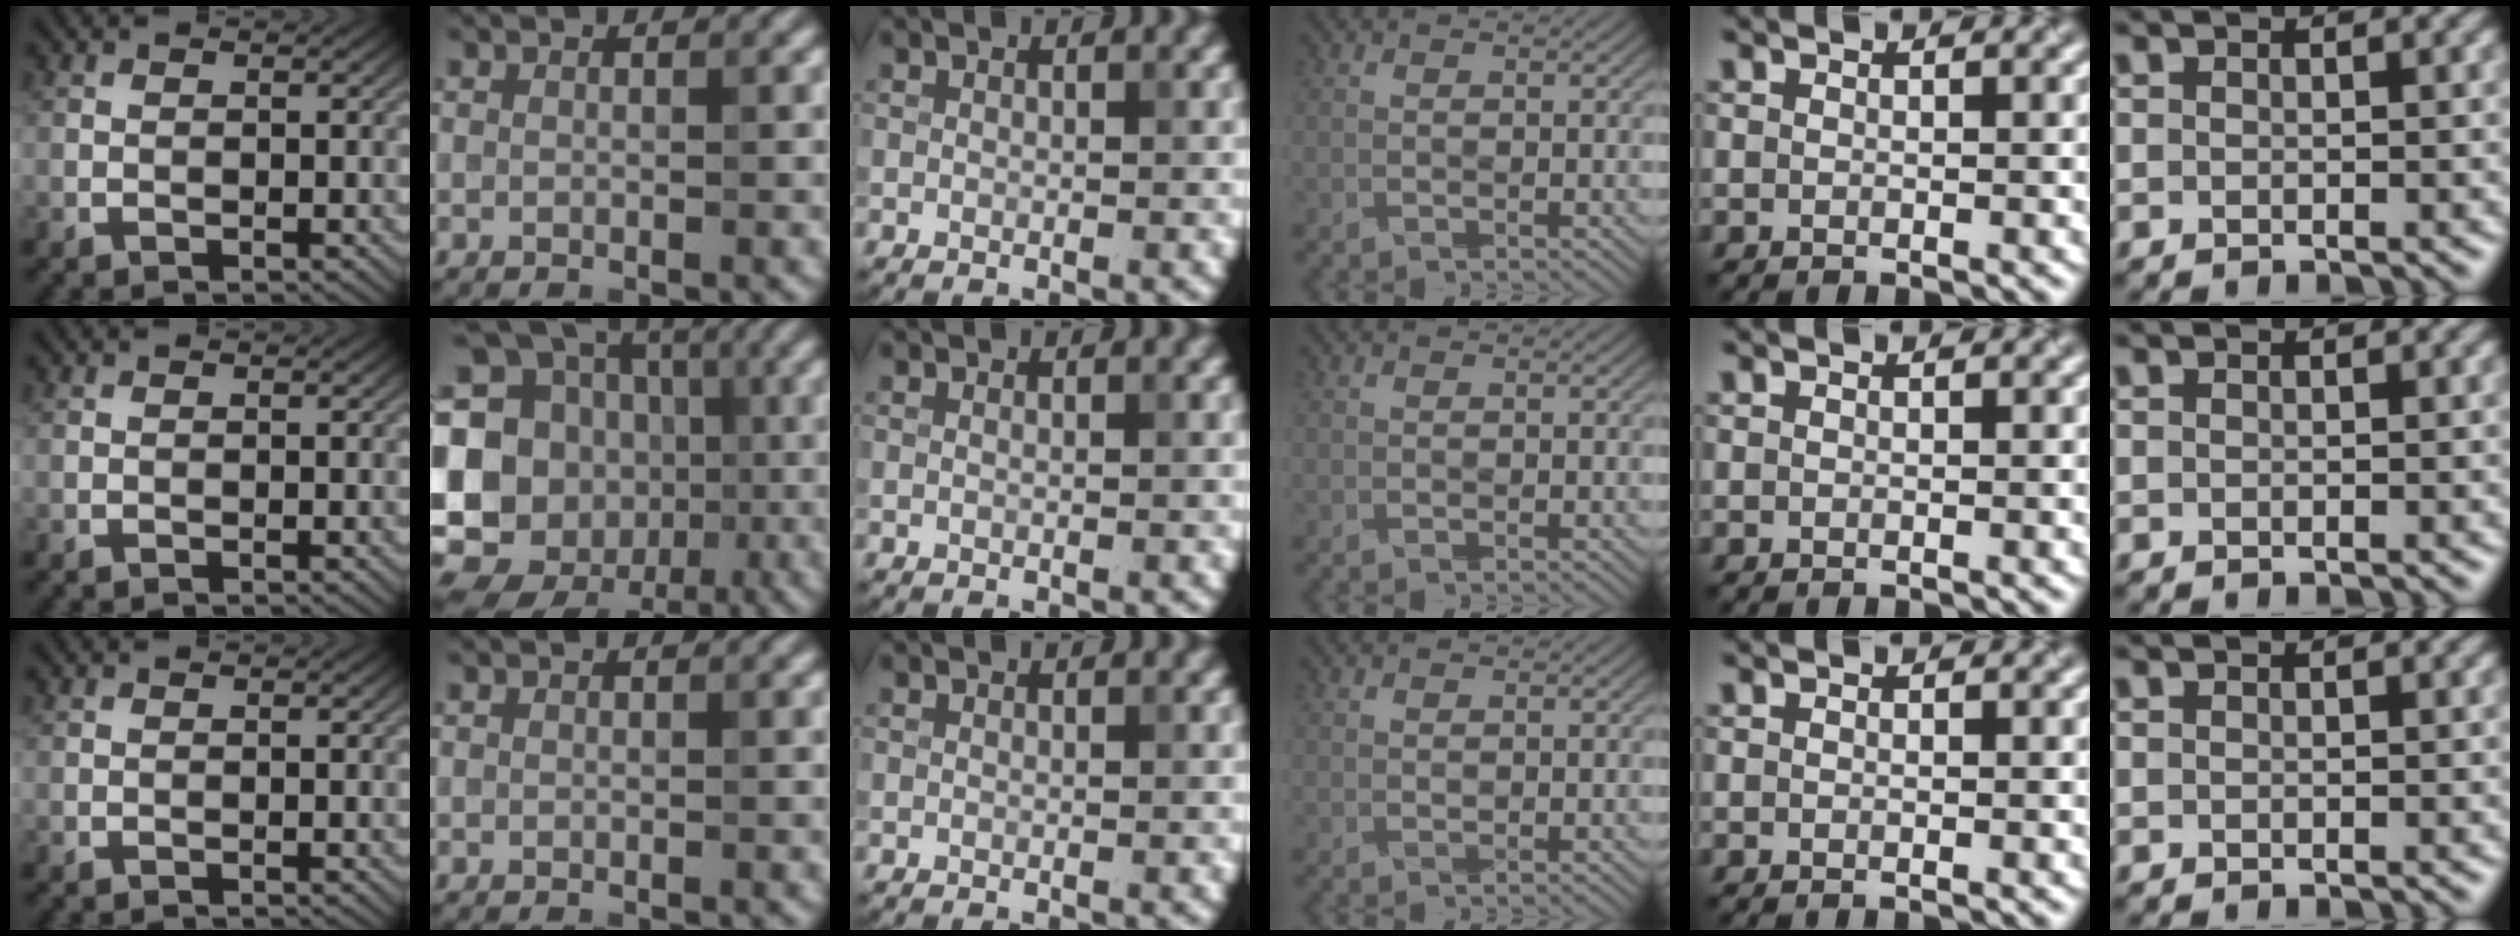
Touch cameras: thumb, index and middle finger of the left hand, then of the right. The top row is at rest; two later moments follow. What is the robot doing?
{"motion": "fold", "object": "hoodie"}